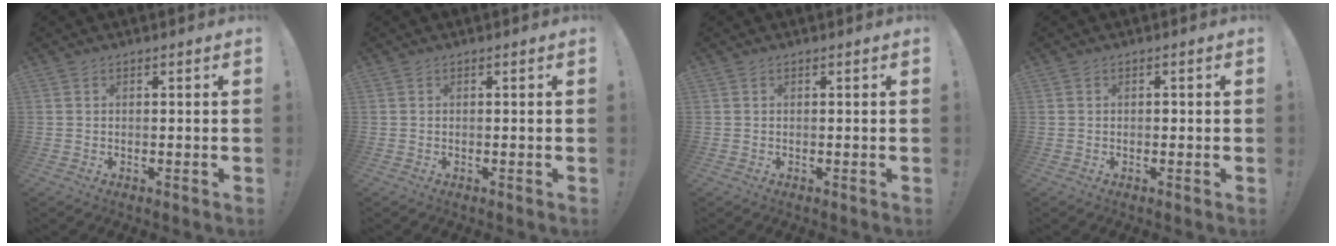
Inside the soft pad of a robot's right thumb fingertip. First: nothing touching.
{"total": 0.0}
{"total": 0.0}
{"total": 0.6, "force": [-0.4, 0.4, 0.2], "torque": [-0.008, 0.003, -0.006]}